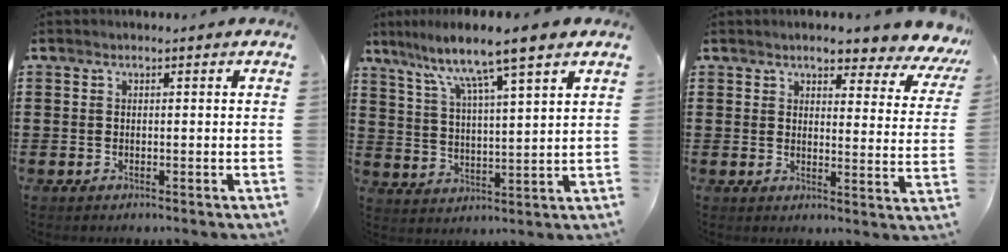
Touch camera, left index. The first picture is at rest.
{"total": 8.0, "force": [6.3, -0.2, 5.0], "torque": [-0.122, -0.035, 0.101]}
{"total": 4.7, "force": [4.1, 0.7, 2.2], "torque": [-0.045, -0.025, 0.065]}